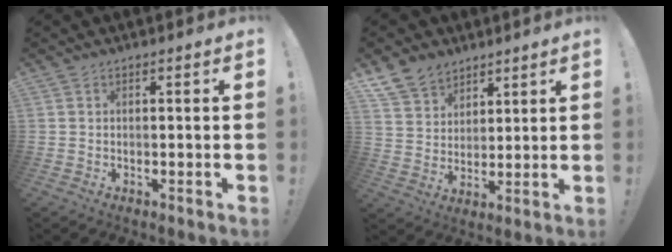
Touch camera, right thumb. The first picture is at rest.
{"total": 10.3, "force": [7.8, 6.4, 2.3], "torque": [-0.052, -0.055, 0.156]}